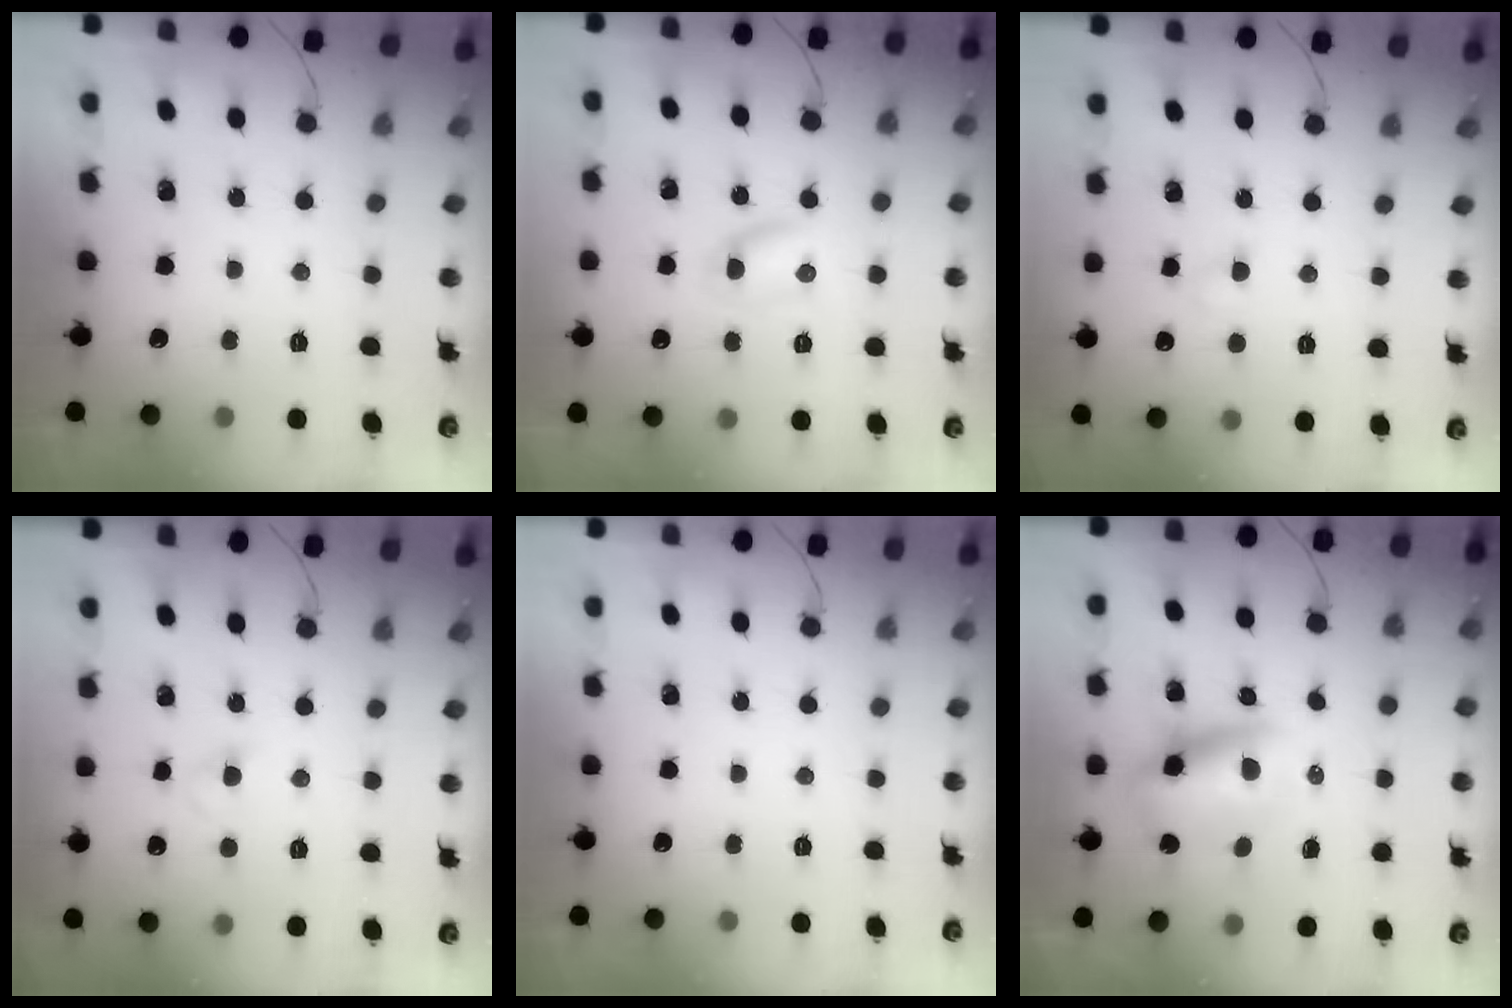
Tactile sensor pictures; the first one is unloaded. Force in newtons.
{"total": 3.7, "press": 3.5, "slide": 1.2}
{"total": 2.3, "press": 2.1, "slide": 0.8}
{"total": 2.5, "press": 2.4, "slide": 0.6}
{"total": 0.0}
{"total": 8.0, "press": 7.7, "slide": 2.2}